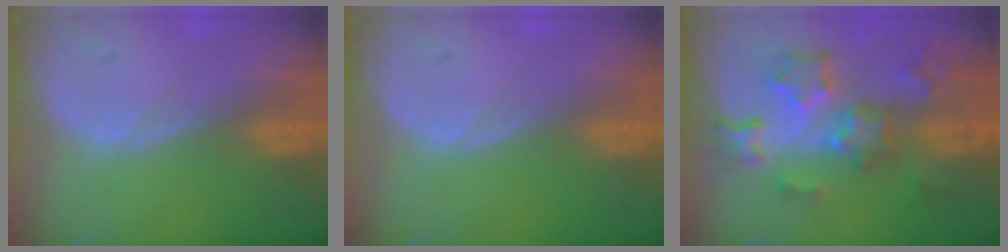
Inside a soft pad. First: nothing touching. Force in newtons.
{"total": 0.0}
{"total": 9.2, "press": 8.1, "slide": 4.3}